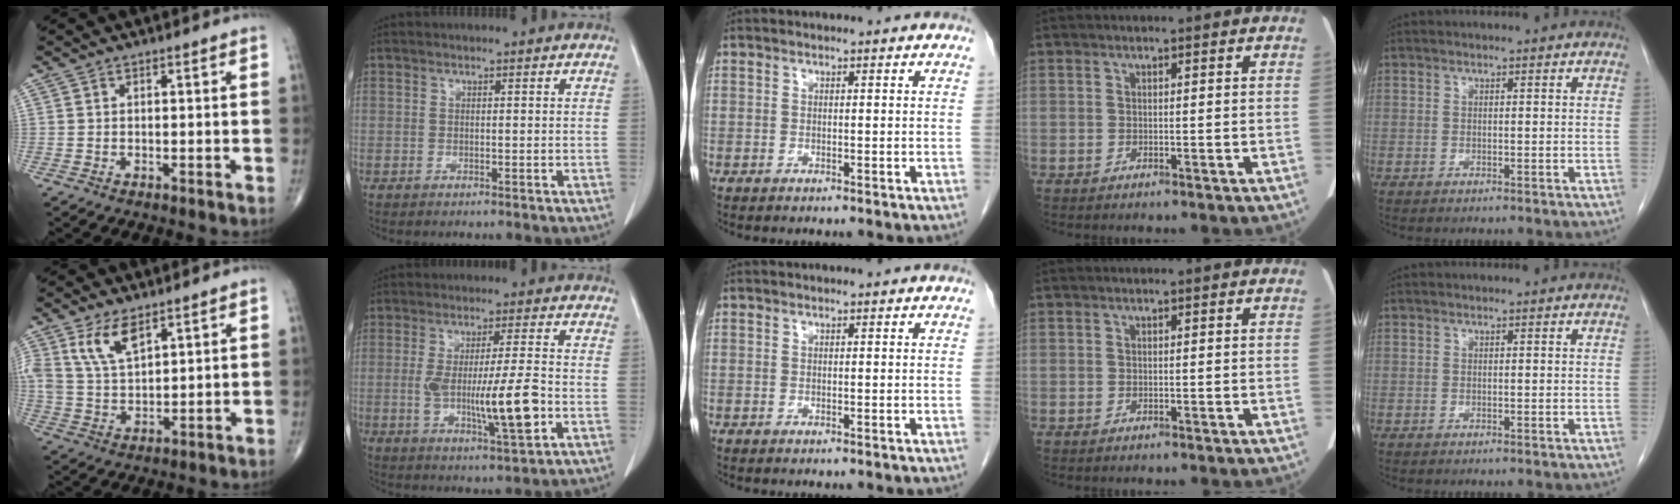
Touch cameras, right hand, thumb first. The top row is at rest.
{"thumb": {"total": 7.8, "force": [4.4, 3.6, 5.4], "torque": [-0.101, -0.017, 0.092]}, "index": {"total": 11.3, "force": [-2.1, 0.9, 11.1], "torque": [-0.194, -0.010, -0.032]}}